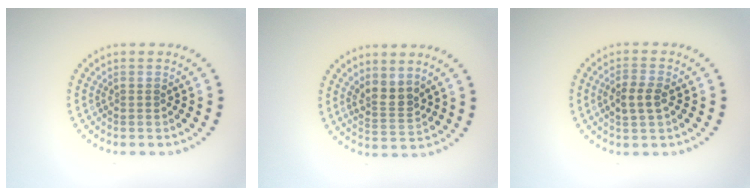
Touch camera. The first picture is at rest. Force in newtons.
{"total": 2.5, "press": 2.2, "slide": 1.3}
{"total": 2.4, "press": 2.3, "slide": 0.5}